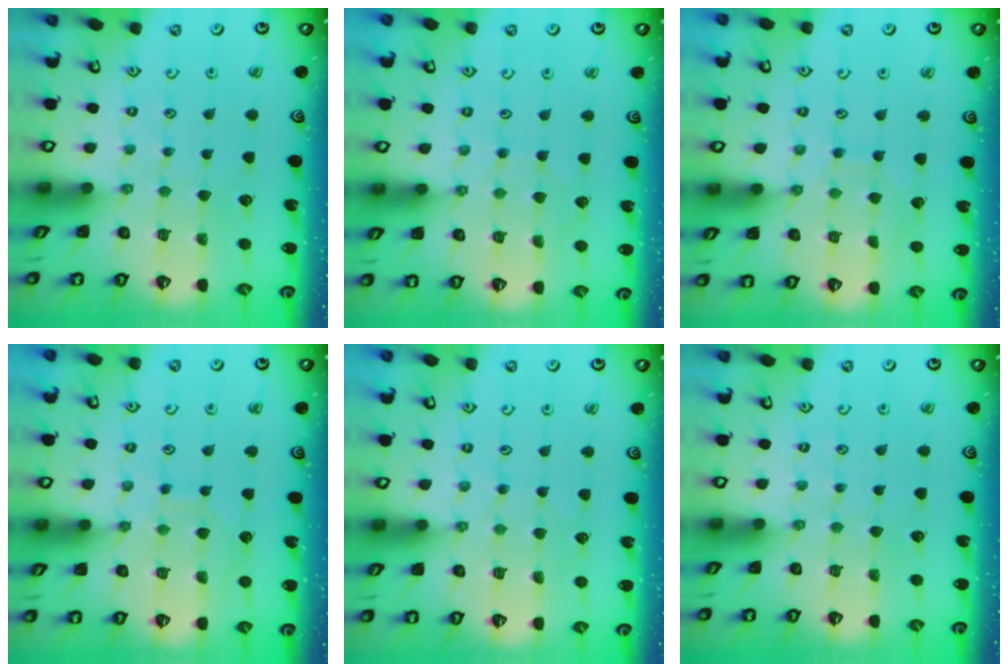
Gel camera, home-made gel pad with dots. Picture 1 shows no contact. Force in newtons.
{"total": 4.7, "press": 4.7, "slide": 0.5}
{"total": 7.1, "press": 7.1, "slide": 0.4}
{"total": 8.4, "press": 8.4, "slide": 0.7}
{"total": 3.8, "press": 3.7, "slide": 0.5}
{"total": 0.0}